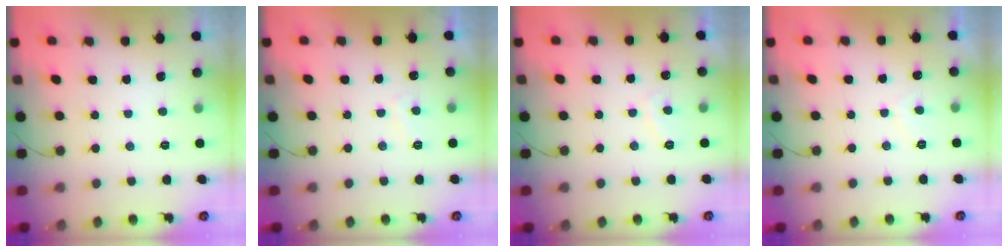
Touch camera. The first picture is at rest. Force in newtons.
{"total": 2.3, "press": 2.2, "slide": 0.7}
{"total": 3.0, "press": 2.9, "slide": 0.8}
{"total": 0.7, "press": 0.5, "slide": 0.5}